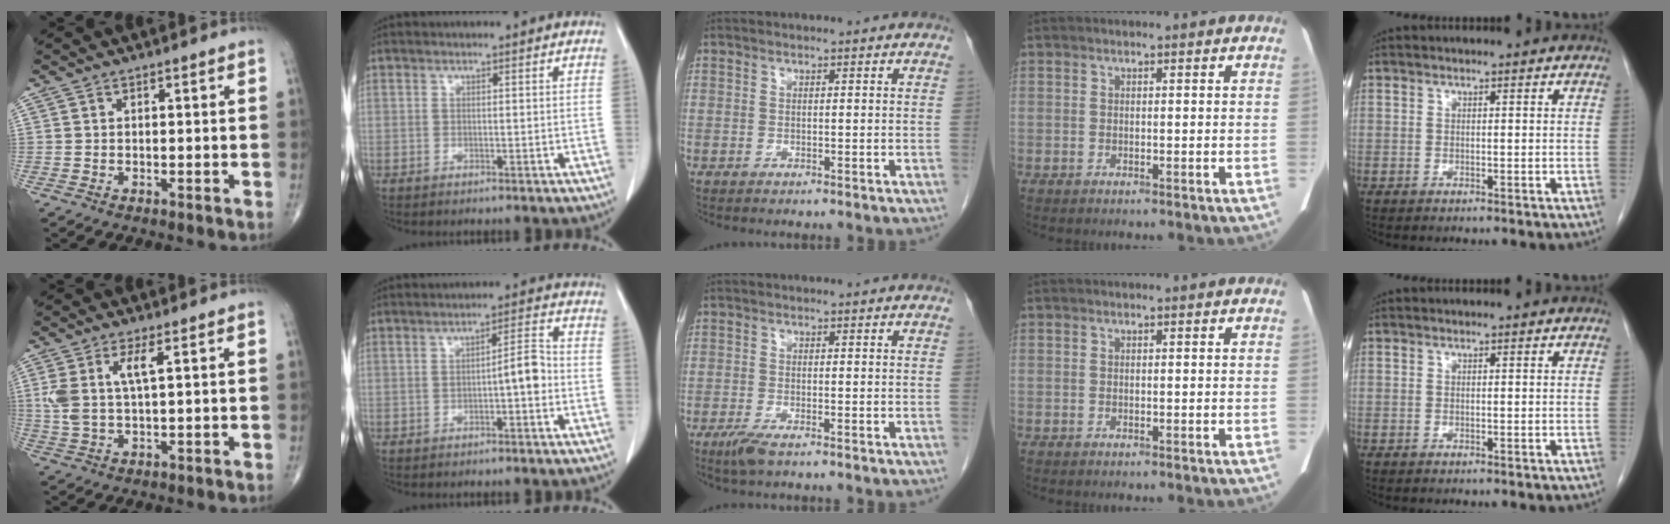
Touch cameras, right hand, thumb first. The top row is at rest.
{"thumb": {"total": 6.3, "force": [2.0, 2.0, 5.7], "torque": [-0.137, -0.005, 0.045]}, "index": {"total": 4.2, "force": [-1.0, 0.8, 4.0], "torque": [-0.054, 0.014, -0.015]}, "middle": {"total": 2.8, "force": [-1.8, 0.5, 2.0], "torque": [-0.047, -0.007, -0.036]}}